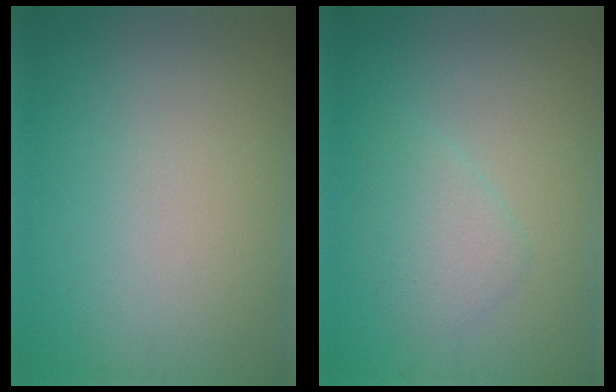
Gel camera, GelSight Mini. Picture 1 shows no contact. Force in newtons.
{"total": 2.3, "press": 2.3, "slide": 0.0}